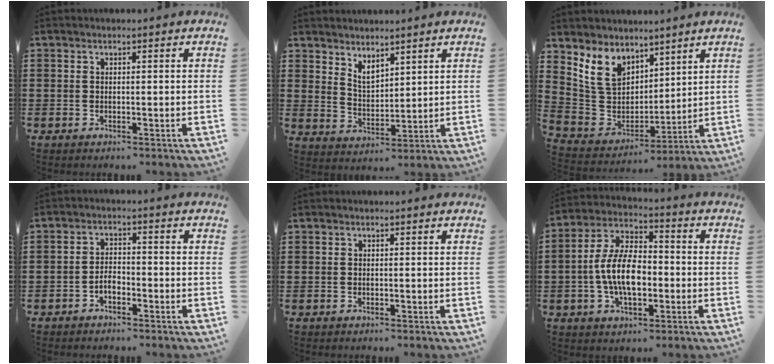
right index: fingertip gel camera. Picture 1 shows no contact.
{"total": 3.7, "force": [3.2, 1.6, 1.1], "torque": [-0.032, -0.001, 0.059]}
{"total": 9.4, "force": [5.9, 6.6, 3.2], "torque": [-0.111, -0.014, 0.117]}
{"total": 2.6, "force": [-1.5, 1.4, 1.6], "torque": [-0.039, 0.005, -0.033]}
{"total": 0.0}
{"total": 9.7, "force": [-1.7, 5.0, 8.2], "torque": [-0.184, 0.003, -0.038]}